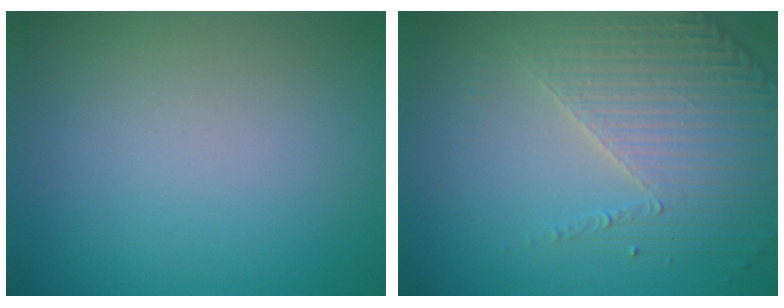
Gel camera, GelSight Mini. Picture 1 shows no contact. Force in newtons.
{"total": 4.1, "press": 3.3, "slide": 2.4}